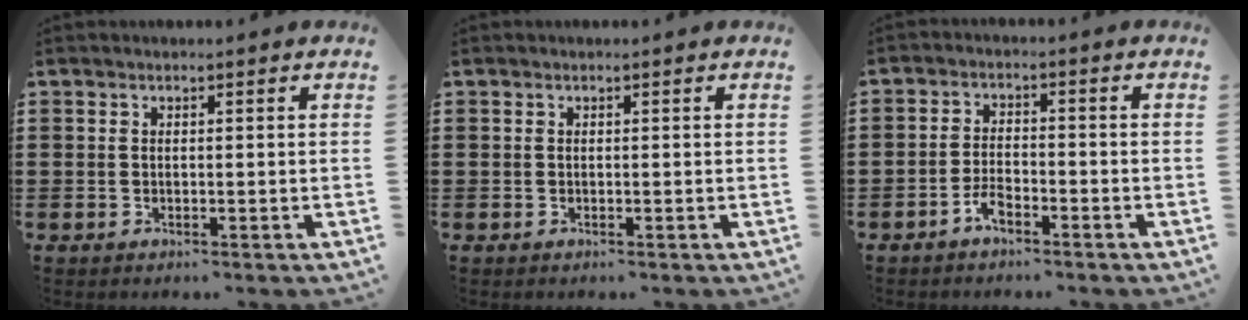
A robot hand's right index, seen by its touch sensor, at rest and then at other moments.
{"total": 0.0}
{"total": 3.0, "force": [-2.2, 1.1, 1.7], "torque": [-0.039, 0.004, -0.045]}